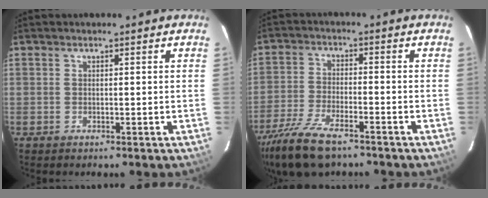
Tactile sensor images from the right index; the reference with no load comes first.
{"total": 13.4, "force": [-10.2, 4.3, 7.7], "torque": [-0.183, -0.033, -0.194]}